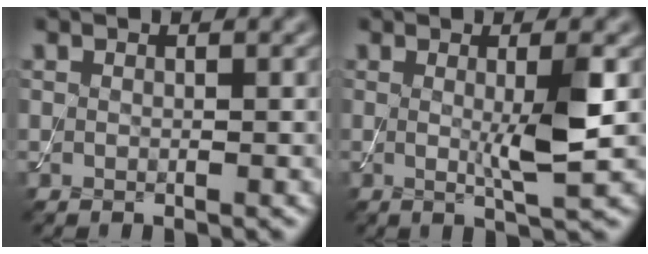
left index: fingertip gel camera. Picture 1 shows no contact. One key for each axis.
{"total": 3.9, "fx": 0.1, "fy": 0.5, "fz": 3.9, "tx": -0.068, "ty": -0.008, "tz": 0.003}